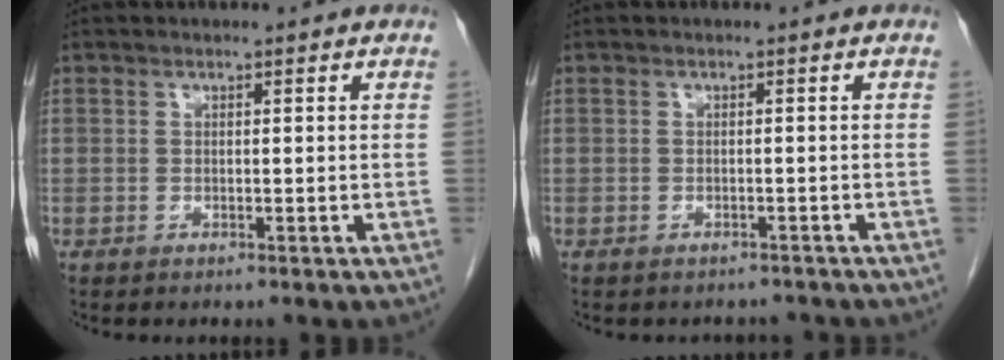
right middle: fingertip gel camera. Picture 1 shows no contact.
{"total": 3.0, "force": [-2.7, 1.2, 0.1], "torque": [-0.003, 0.000, -0.034]}